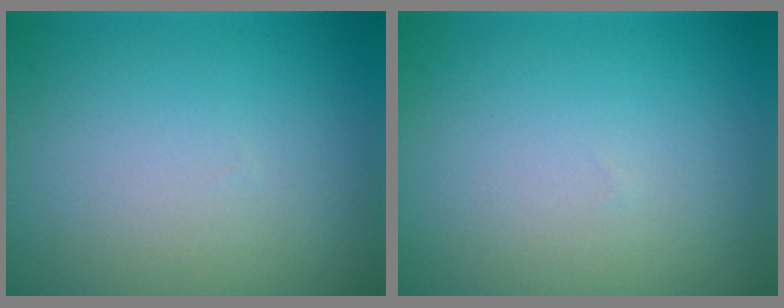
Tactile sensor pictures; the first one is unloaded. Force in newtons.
{"total": 0.0}